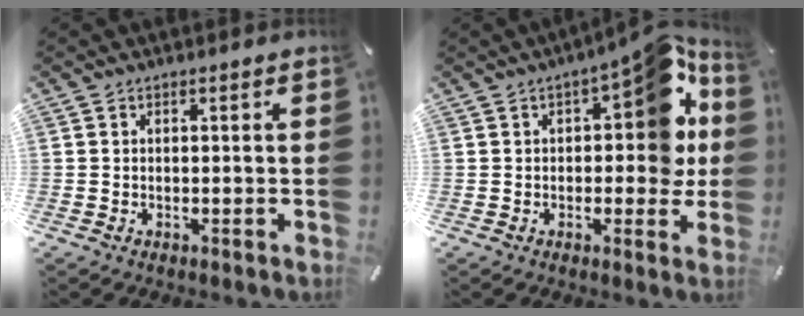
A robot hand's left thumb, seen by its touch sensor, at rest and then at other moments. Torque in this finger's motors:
{"motor_torque": [2.54, 2.46, 1.88, -0.80, 0.07]}